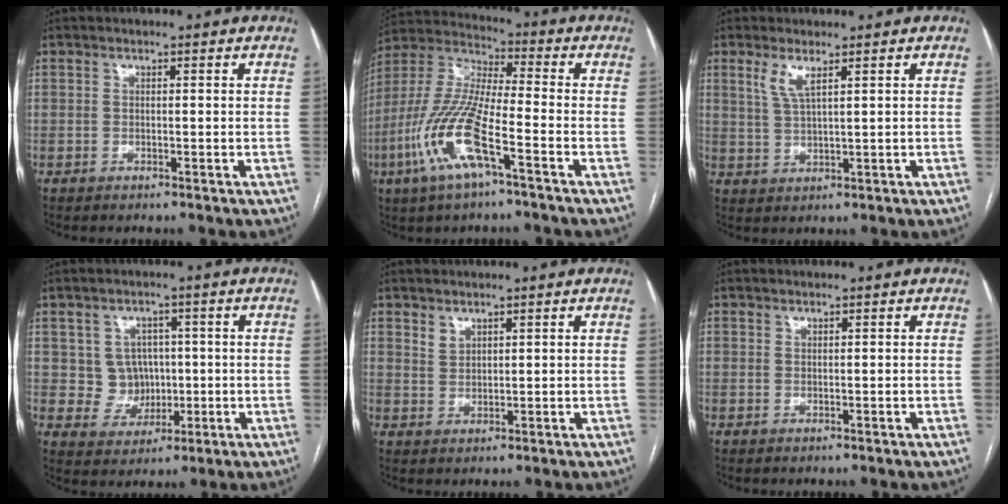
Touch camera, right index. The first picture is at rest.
{"total": 14.3, "force": [-6.0, 2.4, 12.8], "torque": [-0.281, -0.009, -0.118]}
{"total": 3.5, "force": [1.9, 0.4, 2.9], "torque": [-0.066, -0.001, 0.045]}
{"total": 5.6, "force": [0.6, 5.4, 1.6], "torque": [-0.019, 0.016, 0.021]}
{"total": 2.0, "force": [1.6, 0.9, 0.6], "torque": [-0.009, -0.001, 0.034]}
{"total": 0.0}